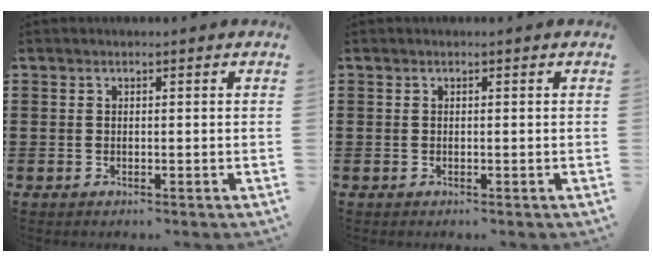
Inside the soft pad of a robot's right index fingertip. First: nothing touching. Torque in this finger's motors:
{"motor_torque": [-0.02, 0.02, 0.00, 0.00]}